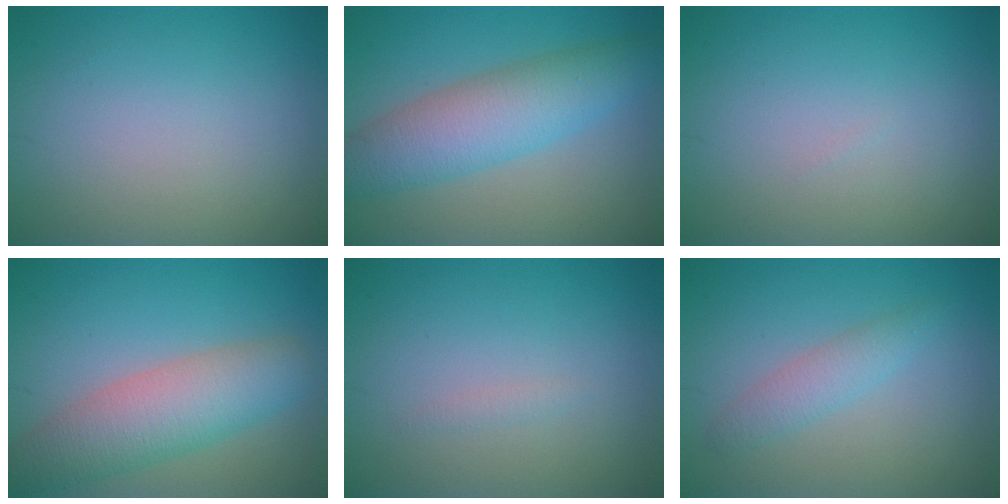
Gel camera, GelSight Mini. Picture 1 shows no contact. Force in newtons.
{"total": 6.5, "press": 6.5, "slide": 0.0}
{"total": 0.0}
{"total": 6.4, "press": 6.4, "slide": 0.4}
{"total": 0.5, "press": 0.5, "slide": 0.1}
{"total": 2.1, "press": 2.1, "slide": 0.2}